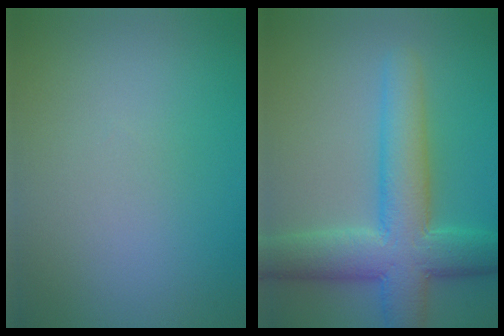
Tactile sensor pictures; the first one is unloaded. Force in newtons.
{"total": 8.0, "press": 8.0, "slide": 0.4}